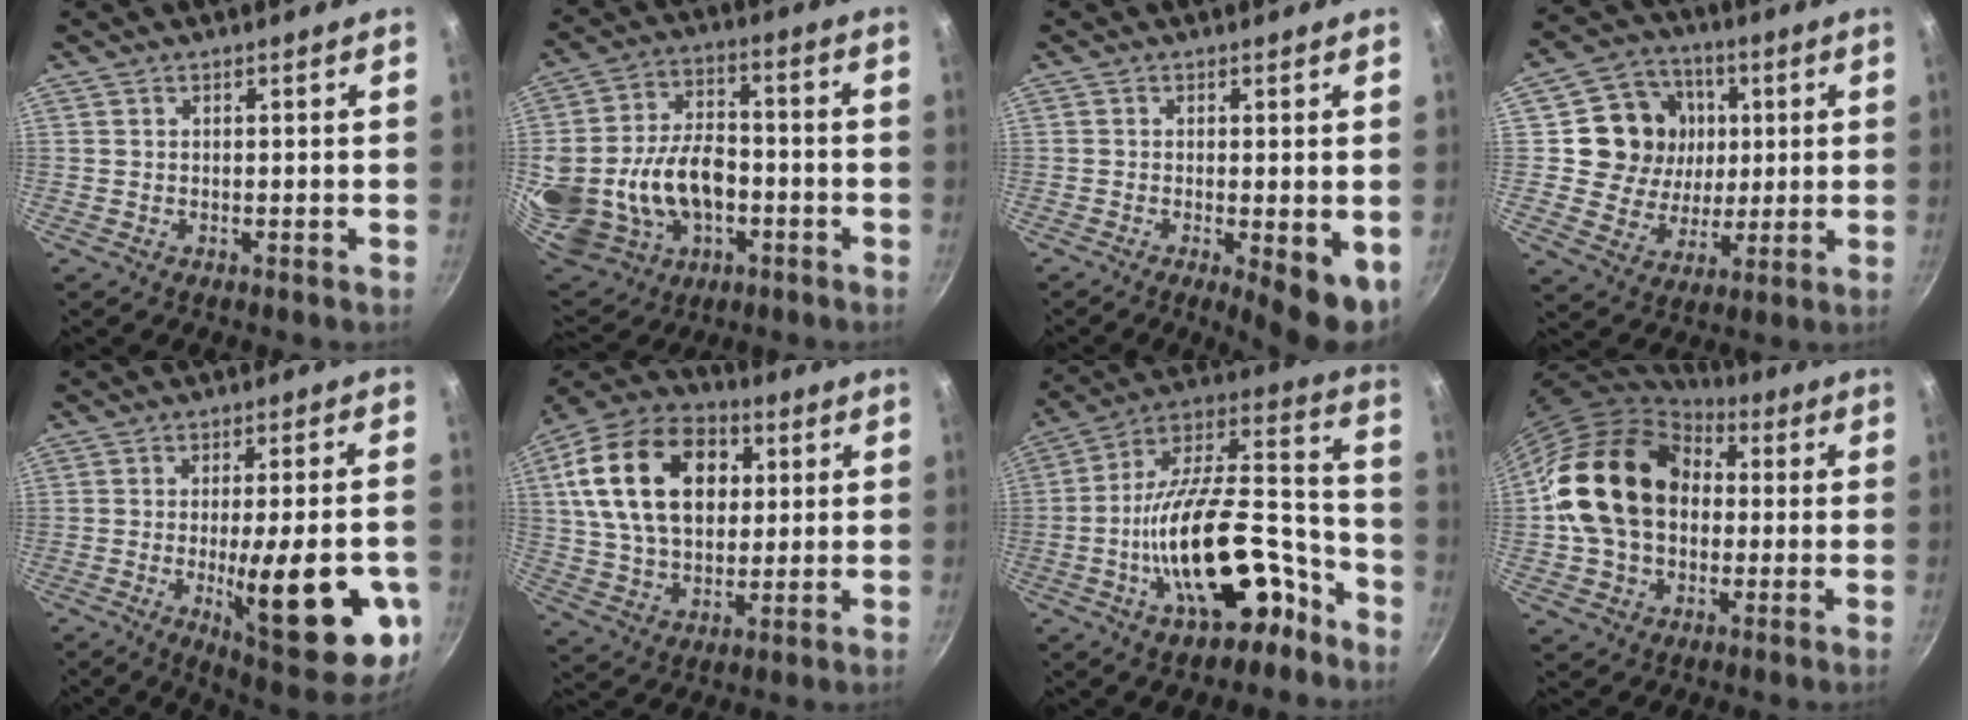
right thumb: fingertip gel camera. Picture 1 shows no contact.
{"total": 24.7, "force": [-4.1, 17.9, 16.6], "torque": [-0.350, 0.034, -0.048]}
{"total": 8.0, "force": [-2.0, 2.5, 7.4], "torque": [-0.083, -0.006, -0.019]}
{"total": 14.3, "force": [2.8, 13.1, 5.2], "torque": [-0.064, 0.003, 0.046]}
{"total": 21.5, "force": [-5.6, 5.9, 19.9], "torque": [-0.245, -0.004, -0.067]}
{"total": 23.2, "force": [5.6, 15.6, 16.2], "torque": [-0.269, 0.011, 0.091]}
{"total": 25.3, "force": [-10.9, 11.9, 19.5], "torque": [-0.275, 0.088, -0.170]}
{"total": 20.2, "force": [1.9, 15.2, 13.1], "torque": [-0.217, 0.035, 0.026]}